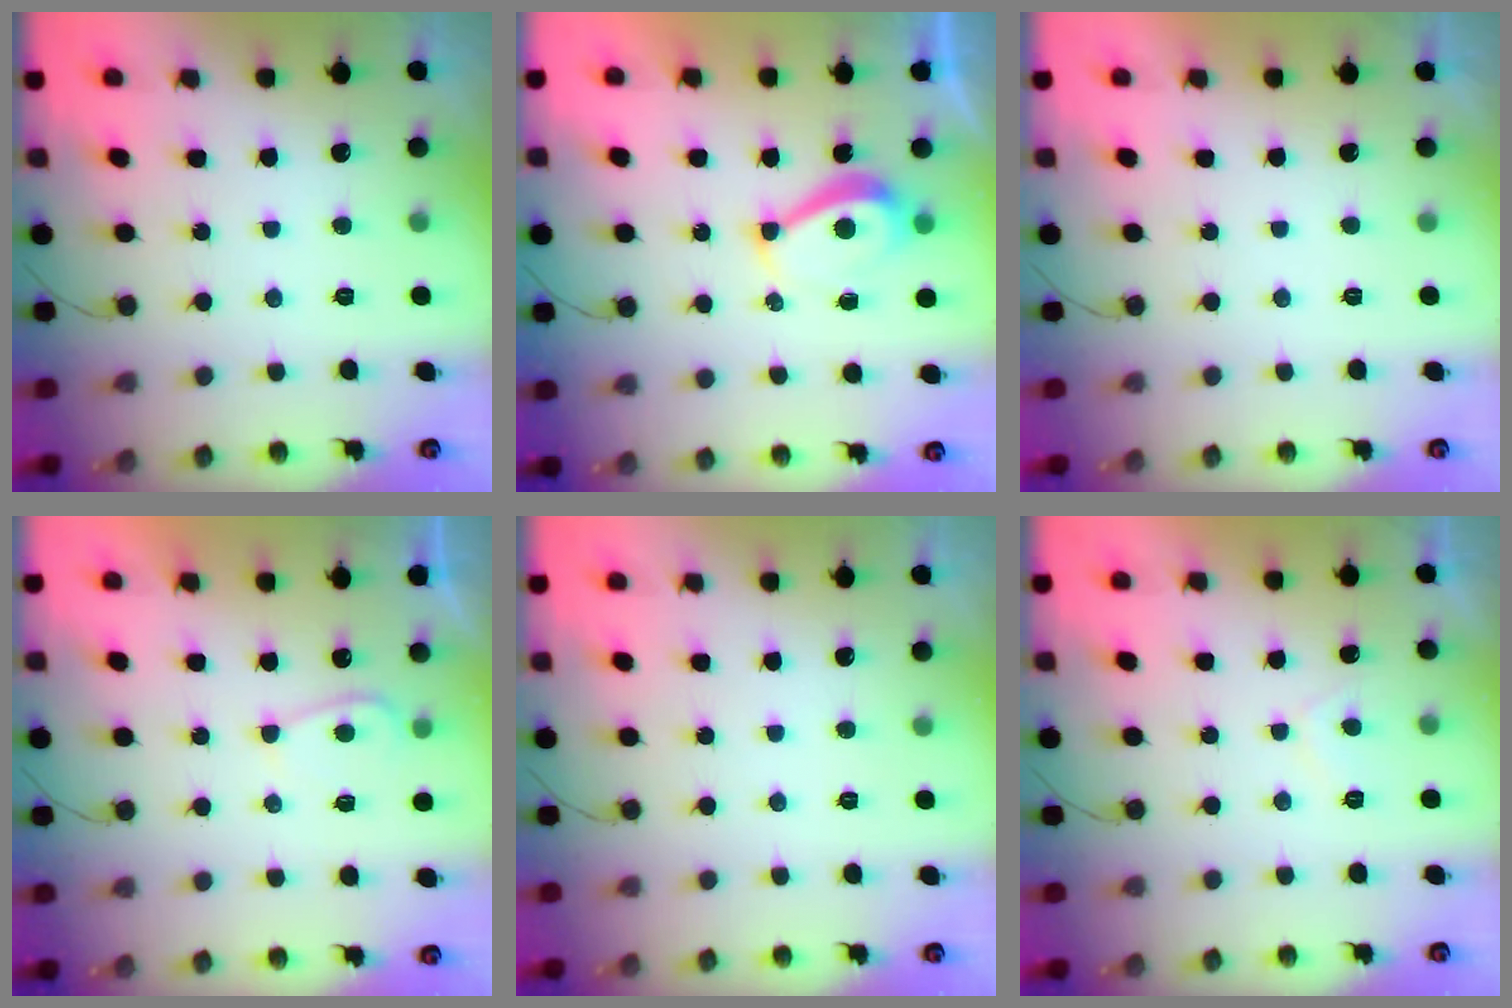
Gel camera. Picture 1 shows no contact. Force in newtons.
{"total": 6.1, "press": 6.0, "slide": 0.9}
{"total": 2.2, "press": 2.2, "slide": 0.3}
{"total": 4.6, "press": 4.6, "slide": 0.5}
{"total": 0.0}
{"total": 2.8, "press": 2.7, "slide": 0.8}